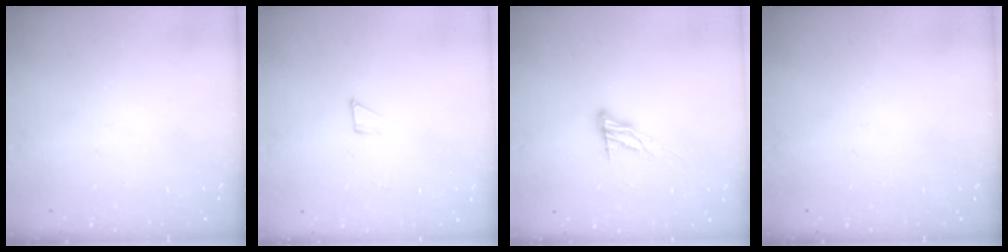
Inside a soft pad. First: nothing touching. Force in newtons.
{"total": 3.6, "press": 3.6, "slide": 0.4}
{"total": 8.2, "press": 8.2, "slide": 0.2}
{"total": 0.0}